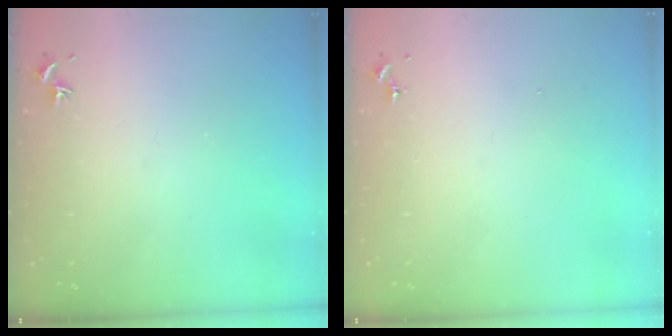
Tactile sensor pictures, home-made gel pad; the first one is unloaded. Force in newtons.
{"total": 0.0}